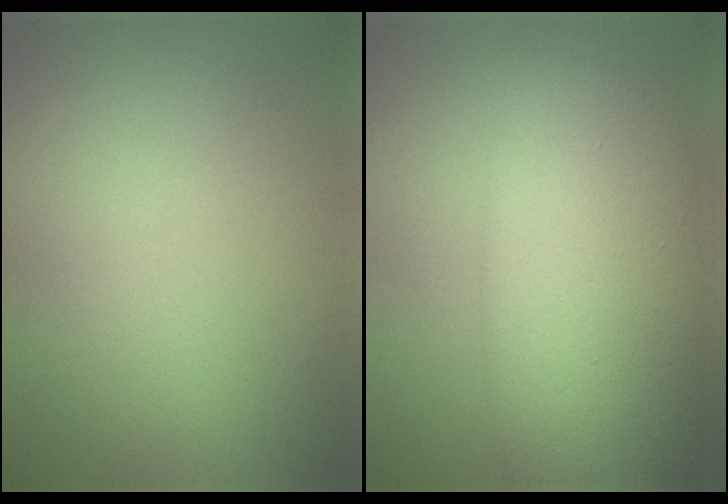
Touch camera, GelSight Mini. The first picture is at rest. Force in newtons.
{"total": 11.7, "press": 11.7, "slide": 0.2}